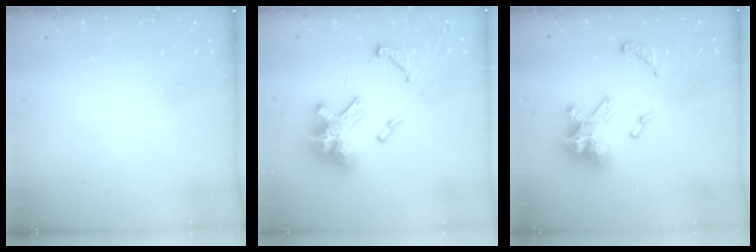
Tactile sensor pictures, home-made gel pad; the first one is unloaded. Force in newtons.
{"total": 18.9, "press": 18.8, "slide": 1.2}
{"total": 17.1, "press": 17.0, "slide": 2.0}